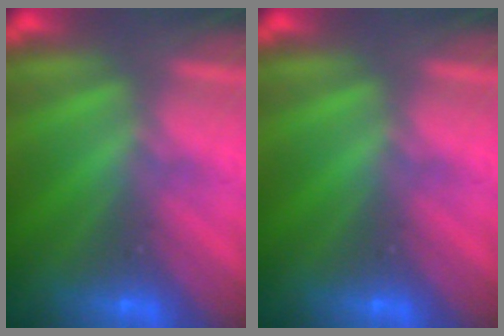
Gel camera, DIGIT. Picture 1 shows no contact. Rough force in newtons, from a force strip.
{"total": 0.0}